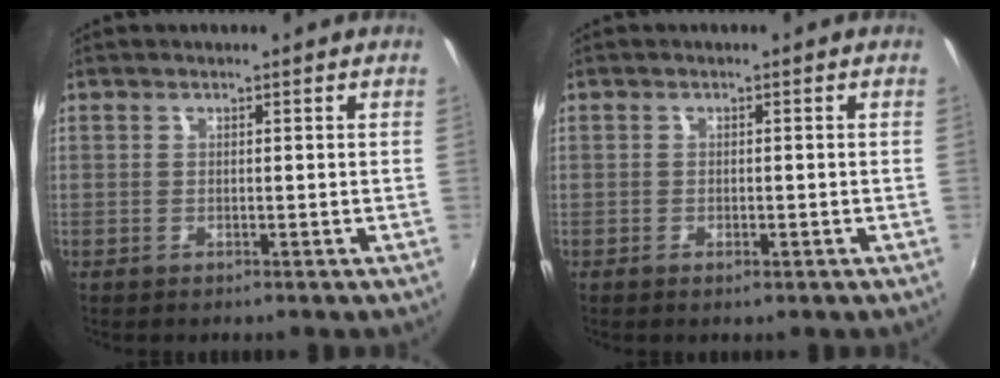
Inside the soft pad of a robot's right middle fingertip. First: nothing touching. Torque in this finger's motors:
{"motor_torque": [-0.79, 0.02, 0.00, -0.01]}